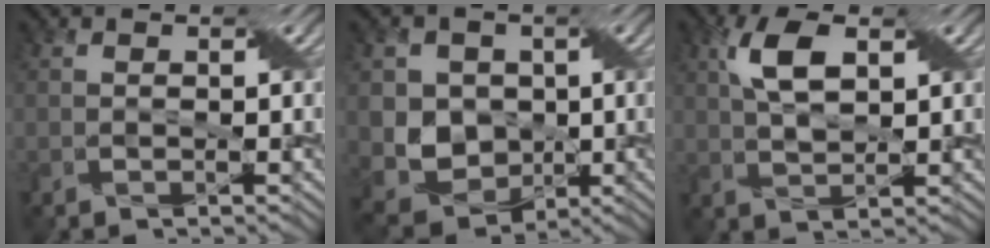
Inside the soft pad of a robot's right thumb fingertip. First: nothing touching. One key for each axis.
{"total": 8.1, "fx": 0.3, "fy": 7.3, "fz": 3.4, "tx": -0.083, "ty": -0.024, "tz": -0.007}
{"total": 5.3, "fx": 2.1, "fy": 2.4, "fz": 4.3, "tx": -0.099, "ty": 0.007, "tz": 0.037}